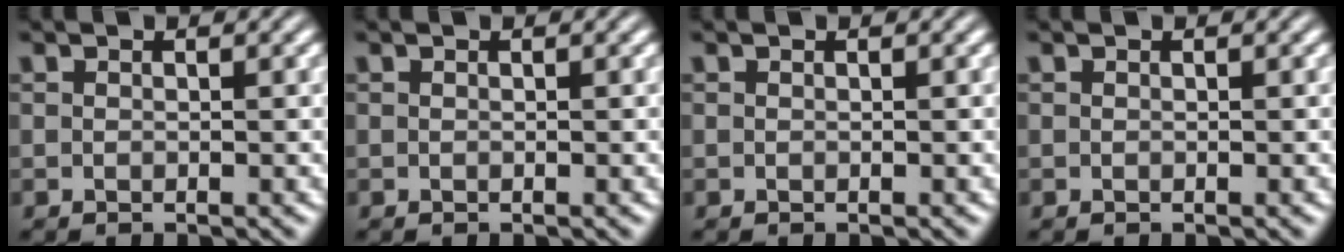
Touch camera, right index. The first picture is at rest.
{"total": 0.0}
{"total": 0.0}
{"total": 0.0}